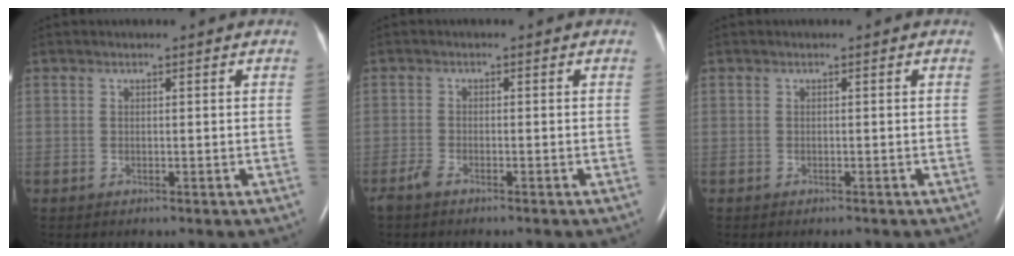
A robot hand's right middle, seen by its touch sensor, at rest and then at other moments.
{"total": 1.9, "force": [-1.6, 0.3, 1.1], "torque": [-0.033, -0.004, -0.032]}
{"total": 0.6, "force": [-0.5, 0.1, 0.3], "torque": [-0.009, -0.002, -0.004]}